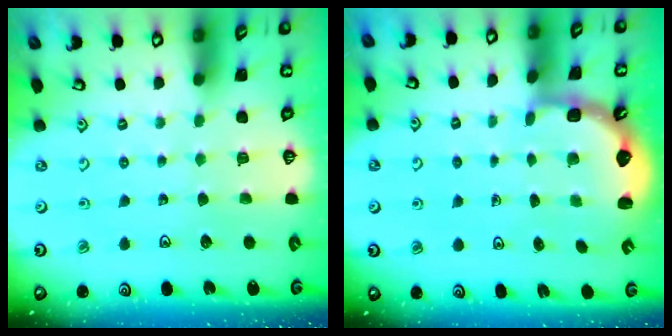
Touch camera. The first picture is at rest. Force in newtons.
{"total": 2.4, "press": 2.0, "slide": 1.3}